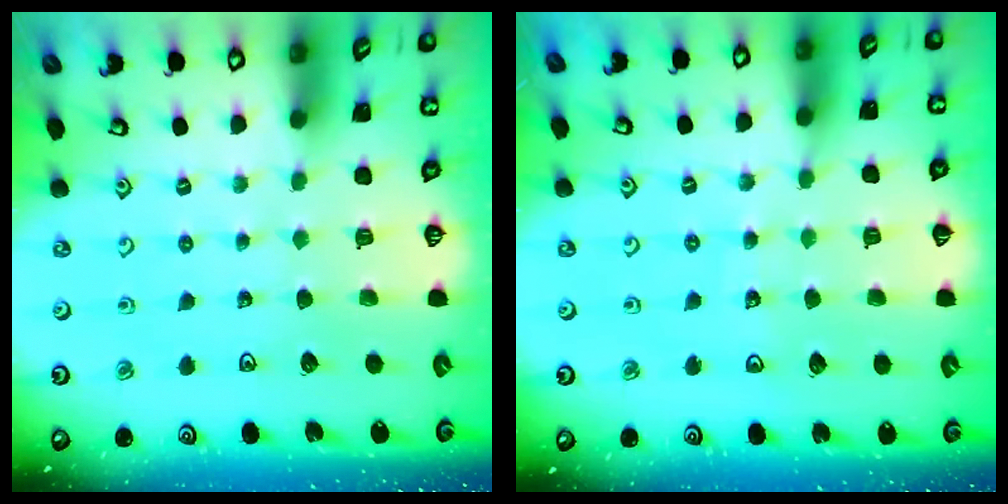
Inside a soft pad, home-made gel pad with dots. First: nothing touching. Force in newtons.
{"total": 7.0, "press": 6.7, "slide": 2.0}